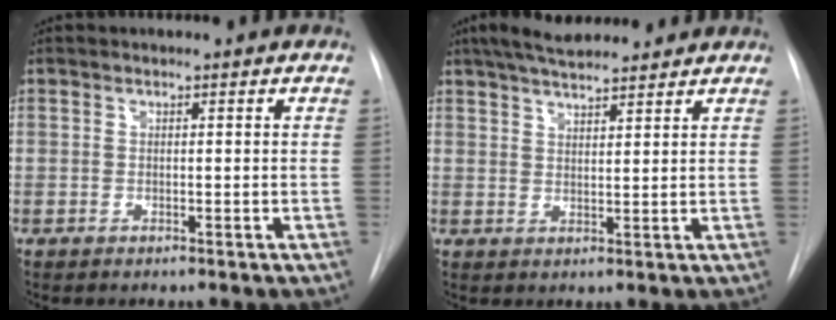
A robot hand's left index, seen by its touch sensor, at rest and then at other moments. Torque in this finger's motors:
{"motor_torque": [1.04, -1.10, 0.39, 0.09]}